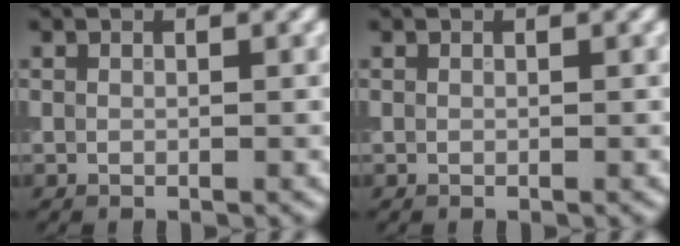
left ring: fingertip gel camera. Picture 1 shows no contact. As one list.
[{"total": 0.0}]